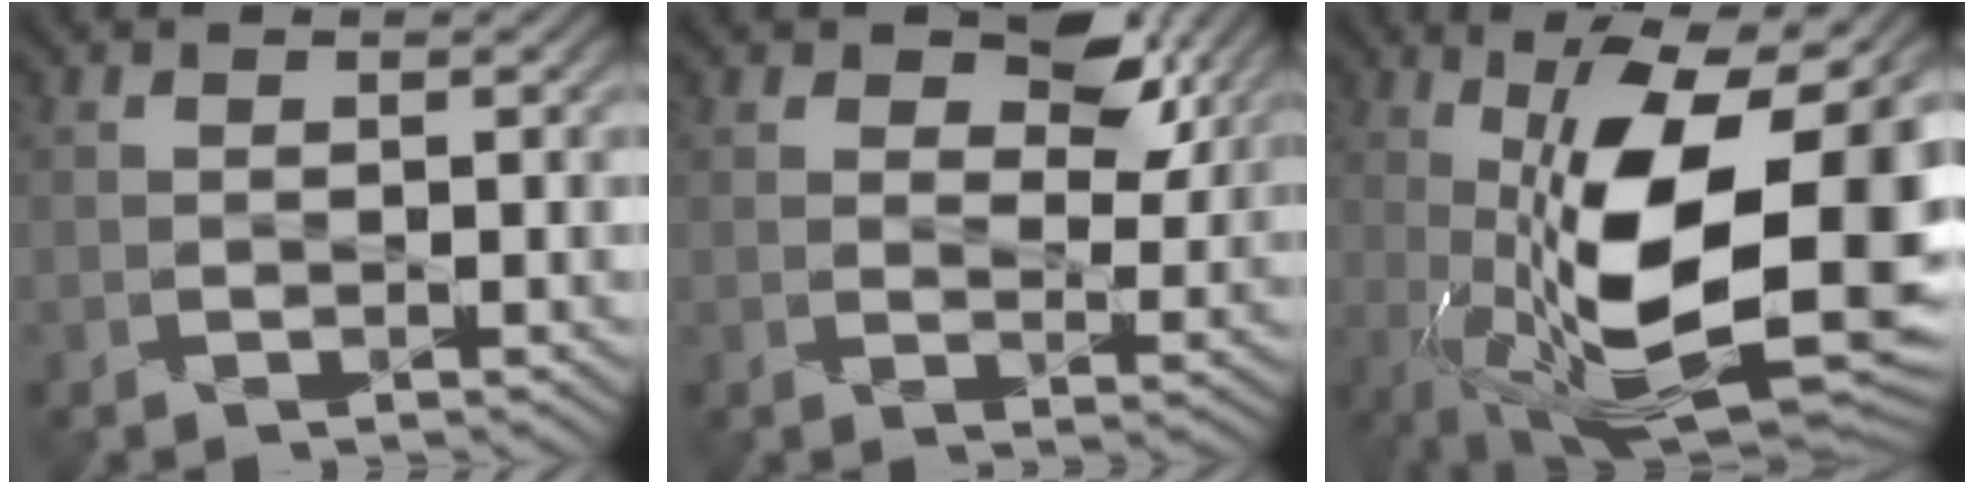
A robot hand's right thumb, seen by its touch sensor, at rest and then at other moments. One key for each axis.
{"total": 7.0, "fx": 4.0, "fy": 3.9, "fz": 4.3, "tx": -0.064, "ty": -0.005, "tz": 0.053}
{"total": 18.7, "fx": -0.4, "fy": 7.0, "fz": 17.3, "tx": -0.286, "ty": -0.016, "tz": -0.002}